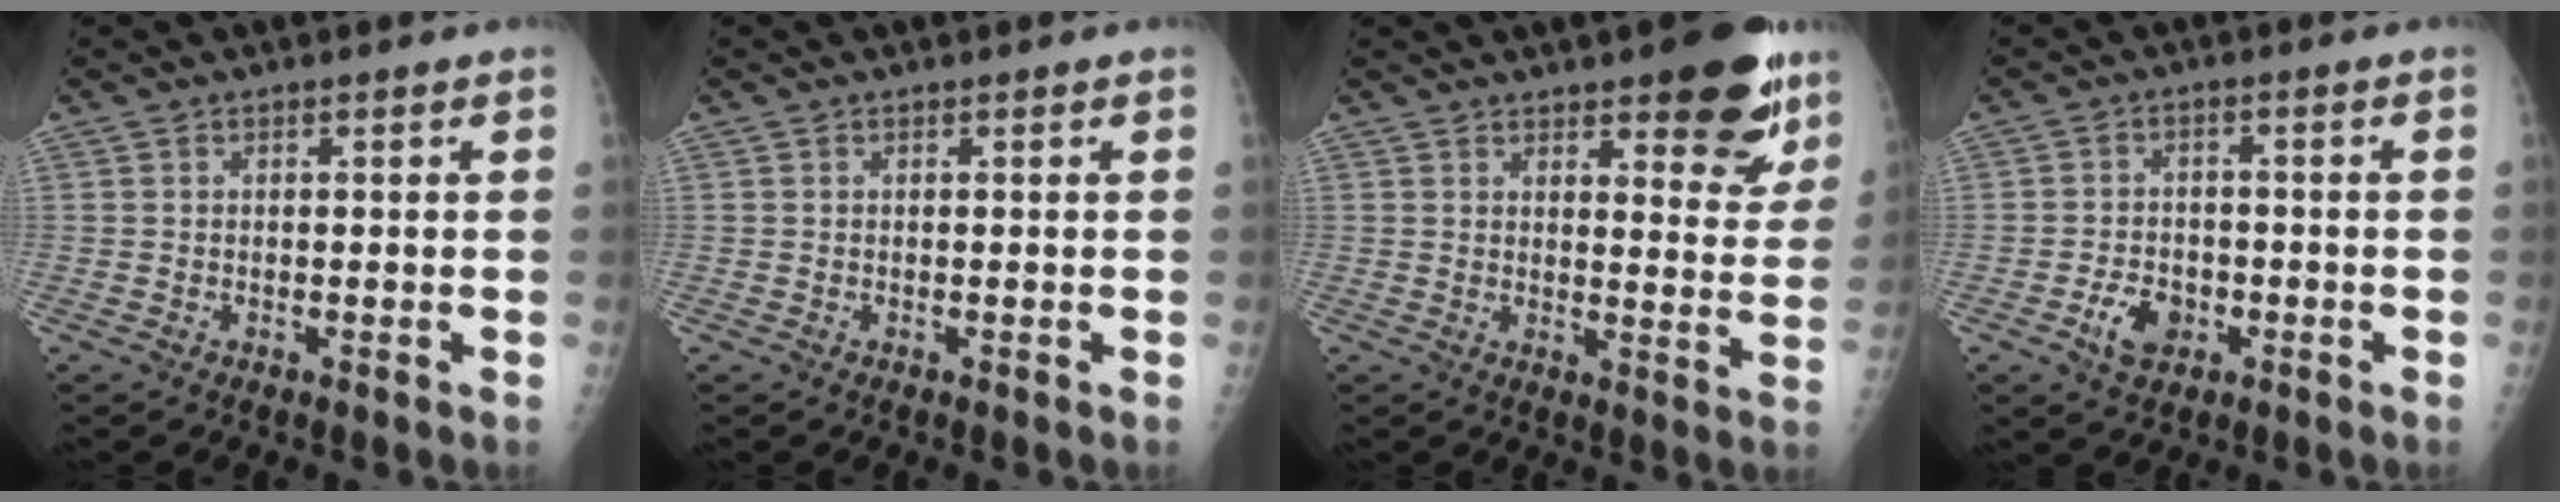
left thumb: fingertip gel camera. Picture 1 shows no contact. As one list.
[{"total": 0.0}, {"total": 13.0, "force": [8.1, 4.7, 9.0], "torque": [-0.067, -0.043, 0.105]}, {"total": 5.7, "force": [-2.4, 4.0, 3.2], "torque": [-0.041, 0.014, -0.039]}]